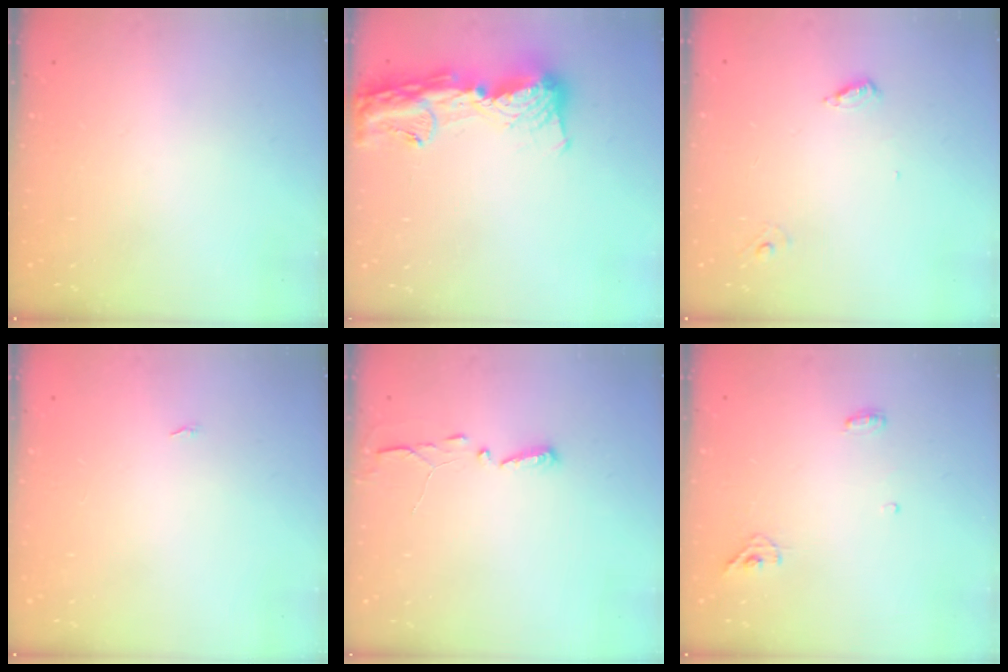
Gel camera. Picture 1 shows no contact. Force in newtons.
{"total": 15.6, "press": 15.5, "slide": 1.6}
{"total": 4.6, "press": 4.6, "slide": 0.4}
{"total": 4.0, "press": 1.3, "slide": 3.7}
{"total": 2.9, "press": 2.9, "slide": 0.4}
{"total": 5.1, "press": 5.0, "slide": 1.1}